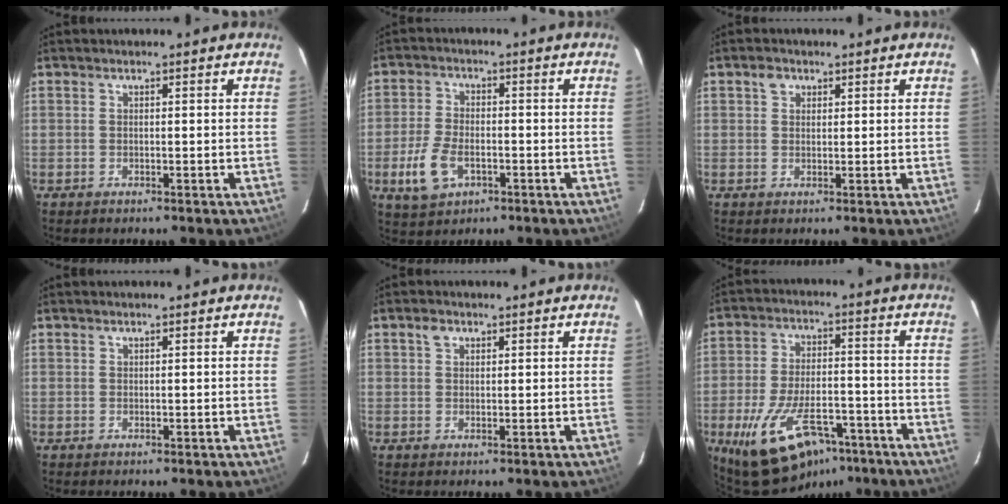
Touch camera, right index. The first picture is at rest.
{"total": 8.2, "force": [-3.3, 4.9, 5.8], "torque": [-0.139, -0.005, -0.058]}
{"total": 2.1, "force": [1.0, 1.7, 0.7], "torque": [-0.011, 0.009, 0.017]}
{"total": 0.0}
{"total": 1.8, "force": [0.9, 1.4, 0.8], "torque": [-0.014, 0.007, 0.016]}
{"total": 17.2, "force": [-10.7, 8.0, 10.9], "torque": [-0.214, -0.013, -0.170]}